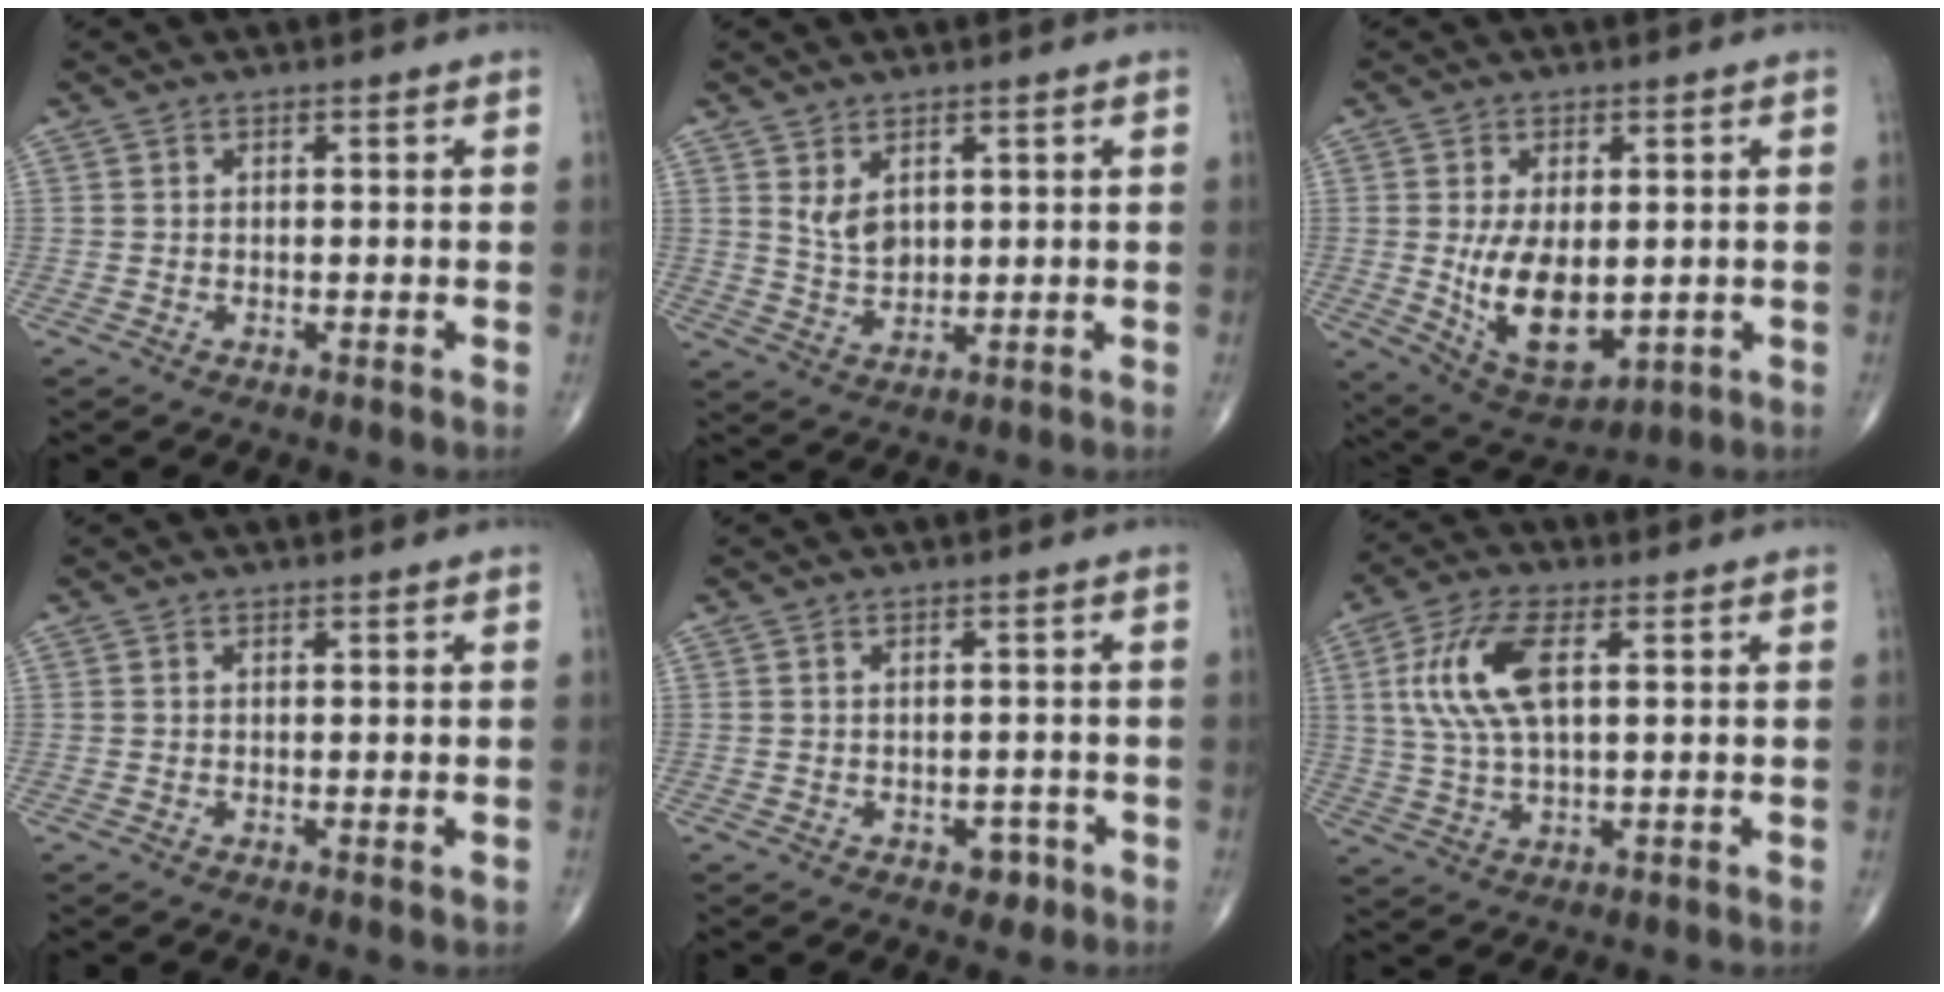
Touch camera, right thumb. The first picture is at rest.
{"total": 4.5, "force": [1.9, 2.7, 3.1], "torque": [-0.048, -0.018, 0.044]}
{"total": 12.6, "force": [-0.7, 7.0, 10.4], "torque": [-0.163, -0.017, 0.013]}
{"total": 1.0, "force": [-0.1, 0.4, 0.9], "torque": [-0.014, -0.004, 0.000]}
{"total": 2.5, "force": [-1.2, 1.8, 1.3], "torque": [-0.003, 0.008, -0.013]}
{"total": 11.5, "force": [2.8, 4.9, 10.1], "torque": [-0.221, 0.005, 0.056]}